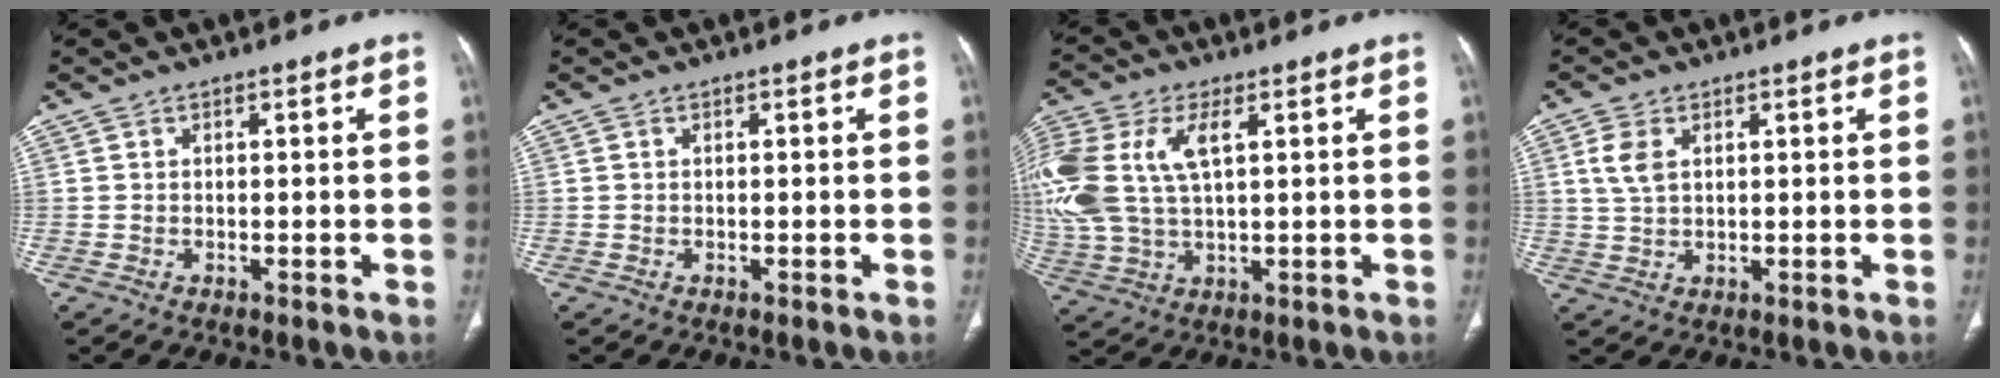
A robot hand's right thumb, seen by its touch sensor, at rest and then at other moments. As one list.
[{"total": 0.0}, {"total": 18.4, "force": [4.4, 9.9, 14.8], "torque": [-0.372, 0.013, 0.084]}, {"total": 4.8, "force": [1.5, 3.0, 3.5], "torque": [-0.077, 0.002, 0.034]}]